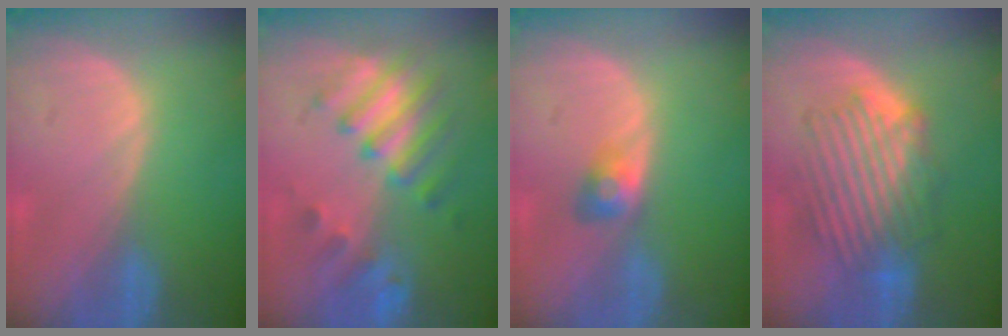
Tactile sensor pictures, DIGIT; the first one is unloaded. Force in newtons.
{"total": 7.6, "press": 7.5, "slide": 1.4}
{"total": 2.9, "press": 2.5, "slide": 1.4}
{"total": 8.8, "press": 8.3, "slide": 2.9}